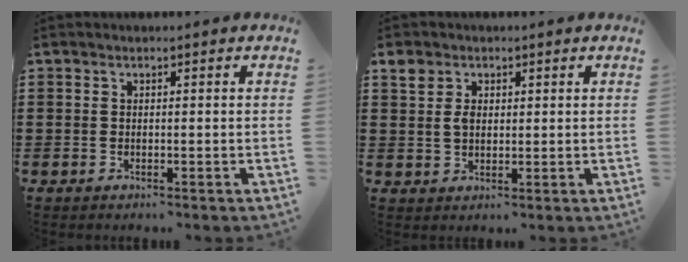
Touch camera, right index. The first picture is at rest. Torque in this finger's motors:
{"motor_torque": [0.04, 0.03, 0.16, 0.04]}